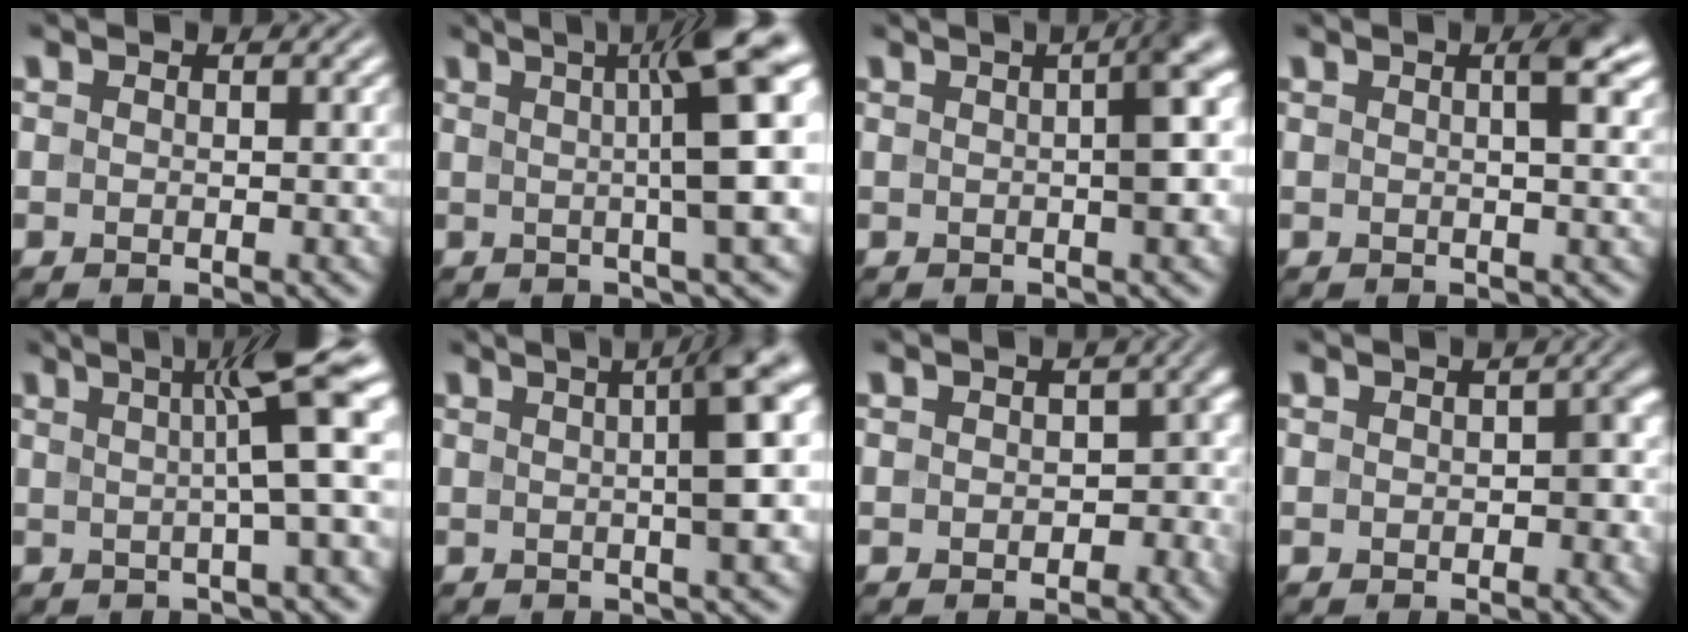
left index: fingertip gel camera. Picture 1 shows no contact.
{"total": 9.9, "force": [1.8, 1.7, 9.6], "torque": [-0.108, 0.022, 0.021]}
{"total": 4.8, "force": [0.7, 1.0, 4.7], "torque": [-0.051, 0.018, 0.008]}
{"total": 3.3, "force": [1.3, 0.8, 2.9], "torque": [-0.029, 0.011, 0.011]}
{"total": 7.8, "force": [1.7, 1.1, 7.5], "torque": [-0.094, 0.017, 0.022]}
{"total": 6.9, "force": [1.2, 1.3, 6.7], "torque": [-0.070, 0.018, 0.016]}
{"total": 3.9, "force": [-0.6, 3.0, 2.5], "torque": [-0.004, -0.004, -0.007]}
{"total": 2.4, "force": [-0.3, 1.5, 1.9], "torque": [-0.021, -0.001, -0.006]}